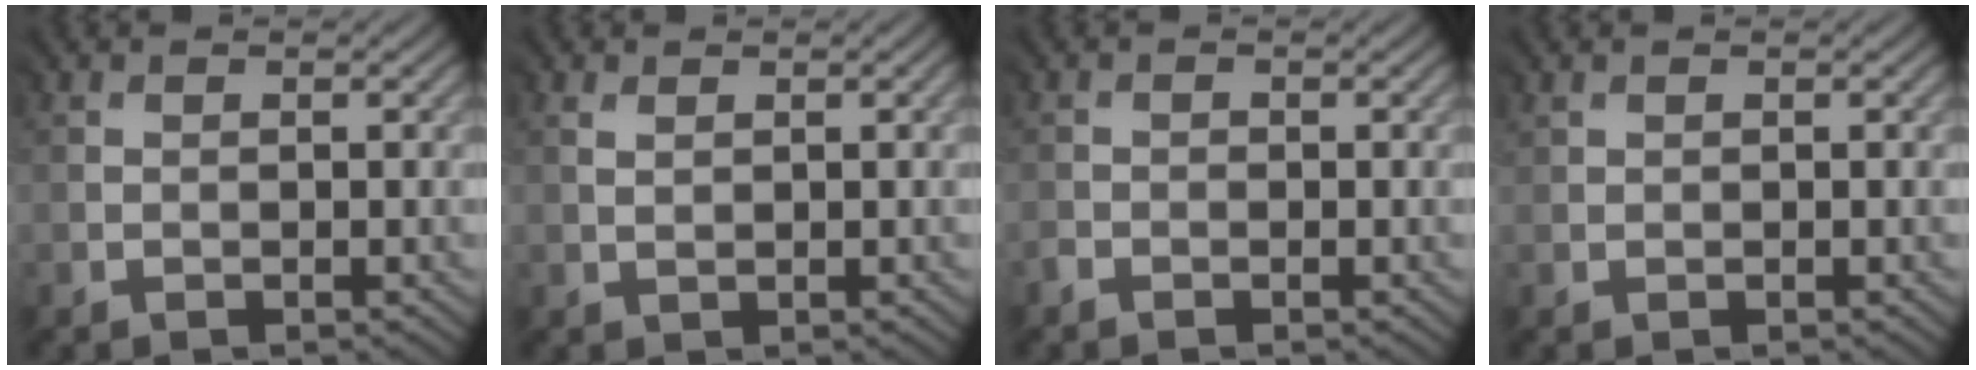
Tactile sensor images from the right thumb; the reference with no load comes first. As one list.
[{"total": 0.9, "force": [0.8, 0.2, 0.4], "torque": [-0.017, 0.002, 0.015]}, {"total": 0.8, "force": [-0.8, 0.1, -0.1], "torque": [-0.006, -0.004, -0.018]}, {"total": 1.1, "force": [0.7, 0.4, 0.8], "torque": [-0.012, 0.003, 0.011]}]